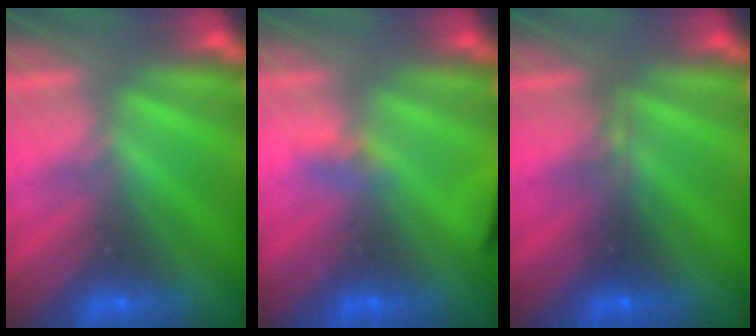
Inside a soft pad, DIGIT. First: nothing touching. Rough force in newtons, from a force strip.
{"total": 3.1}
{"total": 2.3}